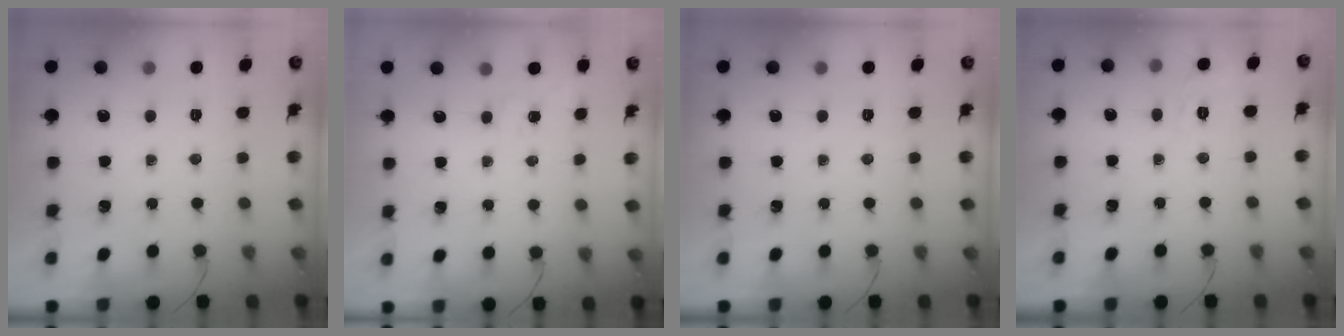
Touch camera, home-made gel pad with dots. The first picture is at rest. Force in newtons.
{"total": 2.9, "press": 2.5, "slide": 1.5}
{"total": 0.0}
{"total": 1.9, "press": 0.6, "slide": 1.8}